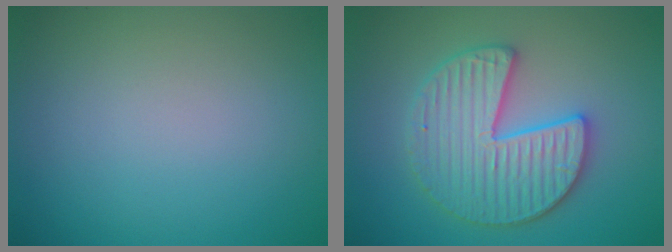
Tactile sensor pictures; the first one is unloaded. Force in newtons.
{"total": 6.1, "press": 6.0, "slide": 1.0}